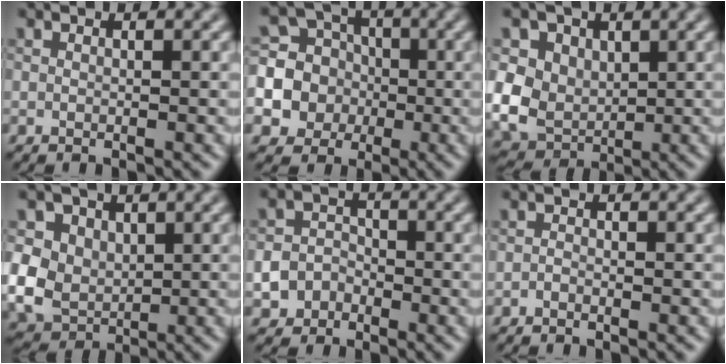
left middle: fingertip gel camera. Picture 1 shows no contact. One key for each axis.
{"total": 12.8, "fx": -2.4, "fy": 12.2, "fz": 3.3, "tx": -0.124, "ty": -0.008, "tz": -0.062}
{"total": 9.5, "fx": 2.0, "fy": 7.9, "fz": 4.9, "tx": -0.088, "ty": 0.029, "tz": 0.009}
{"total": 8.6, "fx": 1.6, "fy": 7.2, "fz": 4.4, "tx": -0.092, "ty": 0.027, "tz": 0.006}
{"total": 4.5, "fx": -2.3, "fy": 3.7, "fz": 1.2, "tx": 0.010, "ty": -0.007, "tz": -0.050}
{"total": 0.5, "fx": -0.4, "fy": 0.2, "fz": 0.3, "tx": -0.004, "ty": -0.001, "tz": -0.009}